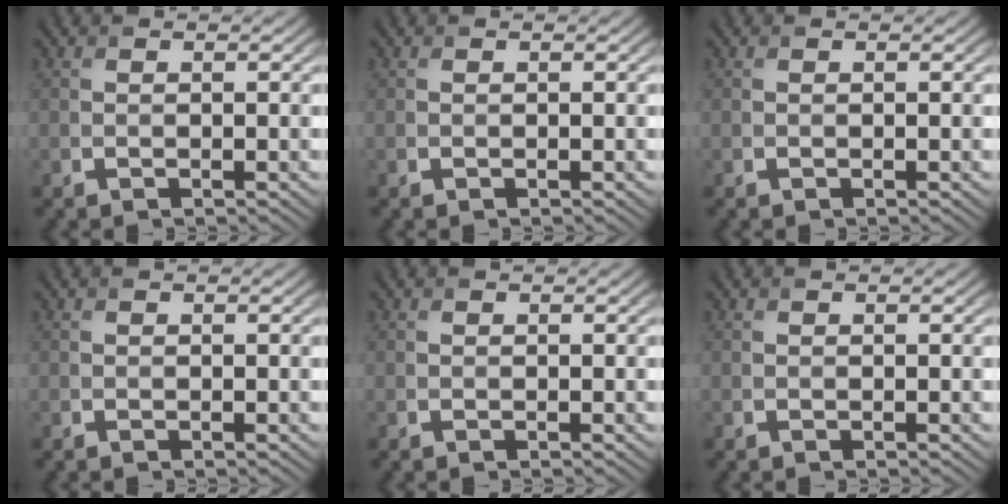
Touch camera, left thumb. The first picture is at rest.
{"total": 0.0}
{"total": 0.0}
{"total": 0.0}
{"total": 0.0}
{"total": 0.0}